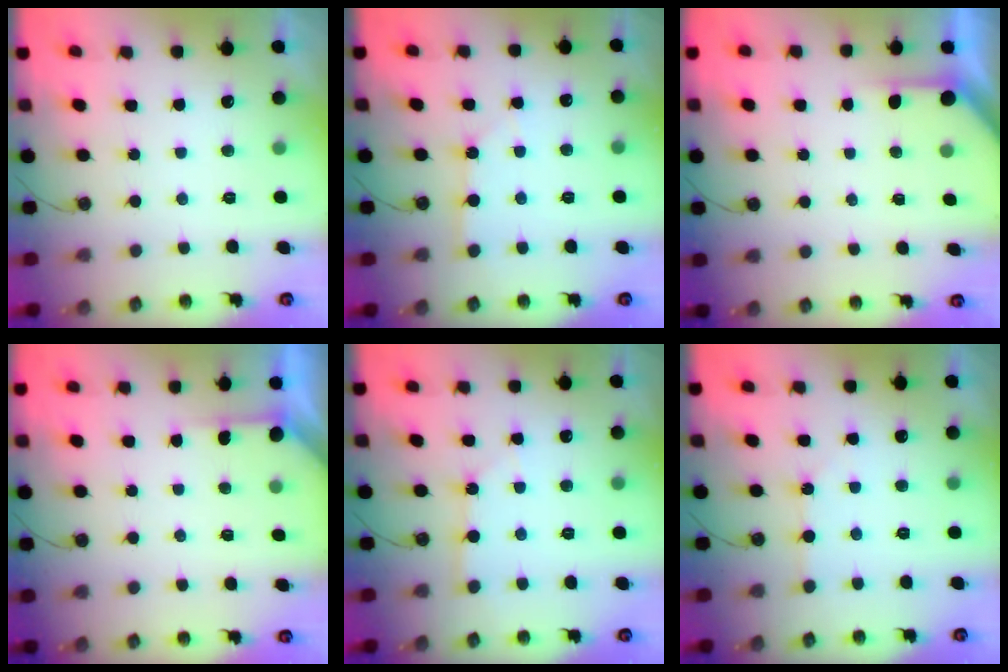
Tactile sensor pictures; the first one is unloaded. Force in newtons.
{"total": 2.1, "press": 2.1, "slide": 0.3}
{"total": 2.5, "press": 2.5, "slide": 0.3}
{"total": 3.9, "press": 3.9, "slide": 0.4}
{"total": 2.2, "press": 2.2, "slide": 0.3}
{"total": 2.7, "press": 2.7, "slide": 0.3}